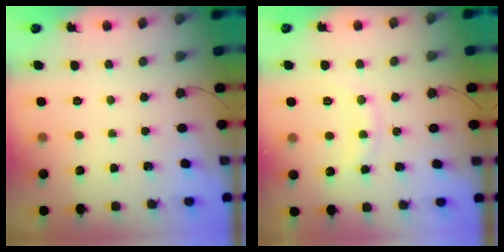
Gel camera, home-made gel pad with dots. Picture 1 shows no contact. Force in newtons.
{"total": 8.4, "press": 8.3, "slide": 0.7}